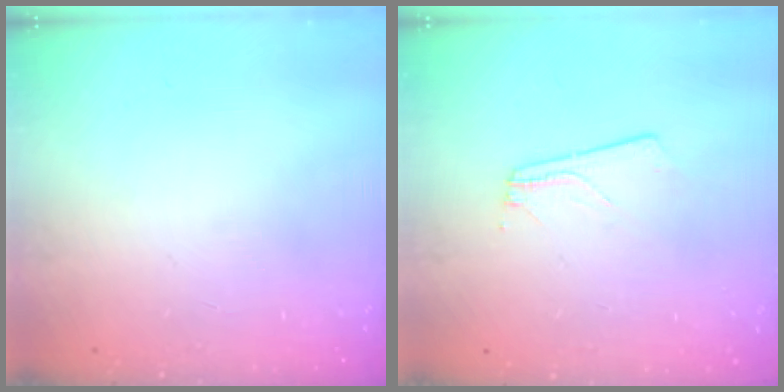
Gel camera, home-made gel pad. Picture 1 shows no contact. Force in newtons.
{"total": 3.8, "press": 3.8, "slide": 0.1}